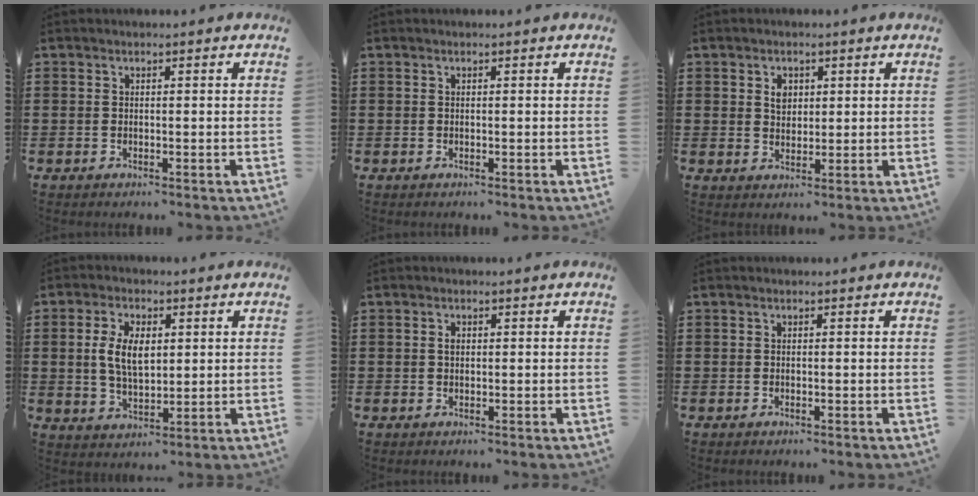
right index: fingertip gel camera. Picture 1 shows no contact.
{"total": 0.0}
{"total": 2.6, "force": [0.9, 1.9, 1.5], "torque": [-0.027, 0.005, 0.014]}
{"total": 6.5, "force": [0.8, 3.5, 5.4], "torque": [-0.111, 0.006, 0.009]}
{"total": 1.2, "force": [0.2, 0.8, 0.9], "torque": [-0.019, 0.004, 0.004]}
{"total": 0.0}